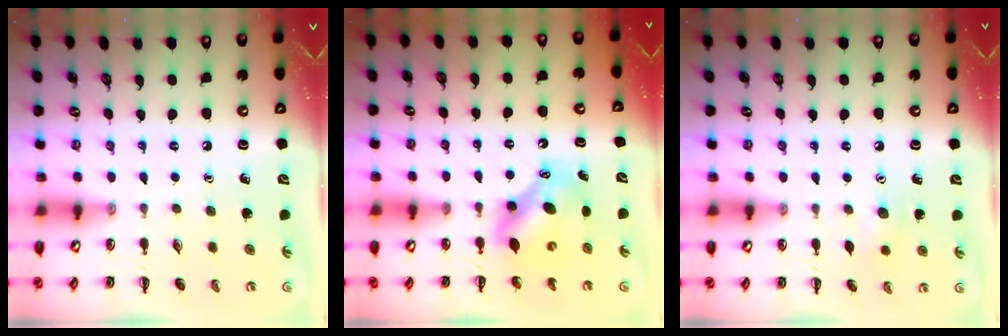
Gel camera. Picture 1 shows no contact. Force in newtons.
{"total": 7.5, "press": 7.4, "slide": 1.4}
{"total": 6.5, "press": 6.3, "slide": 1.6}